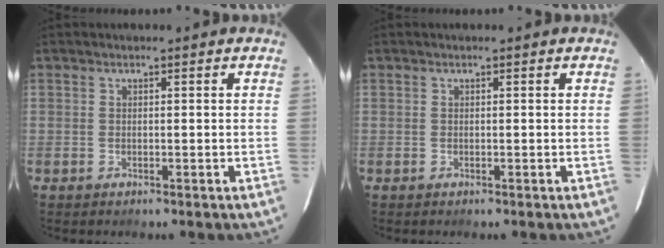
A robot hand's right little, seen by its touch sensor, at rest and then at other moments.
{"total": 0.0}